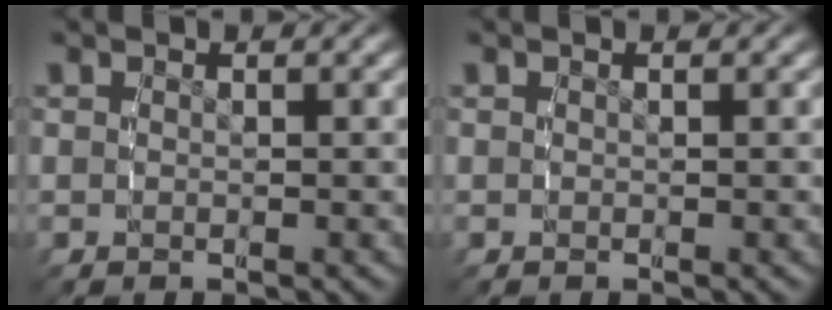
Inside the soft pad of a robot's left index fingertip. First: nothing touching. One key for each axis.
{"total": 0.0}